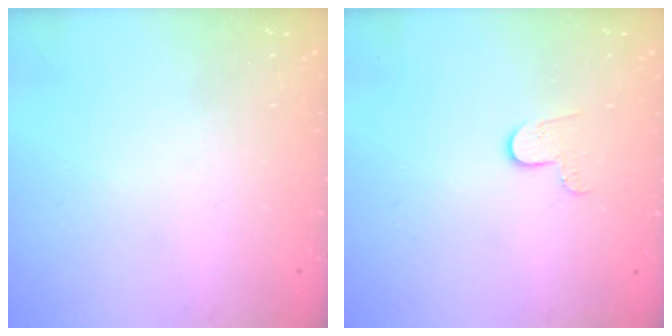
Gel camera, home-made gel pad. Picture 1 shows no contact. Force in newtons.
{"total": 4.6, "press": 4.6, "slide": 0.5}